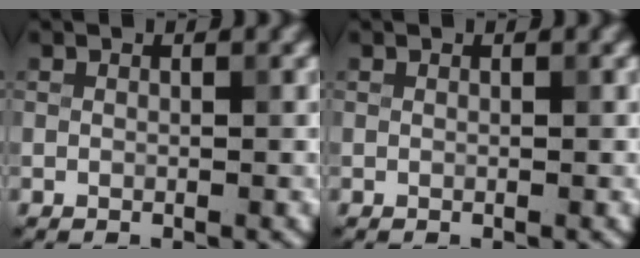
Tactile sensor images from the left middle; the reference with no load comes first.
{"total": 0.0}